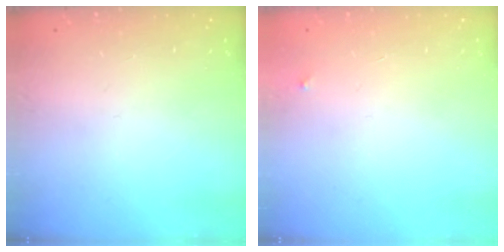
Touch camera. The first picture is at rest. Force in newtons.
{"total": 2.5, "press": 2.4, "slide": 0.4}